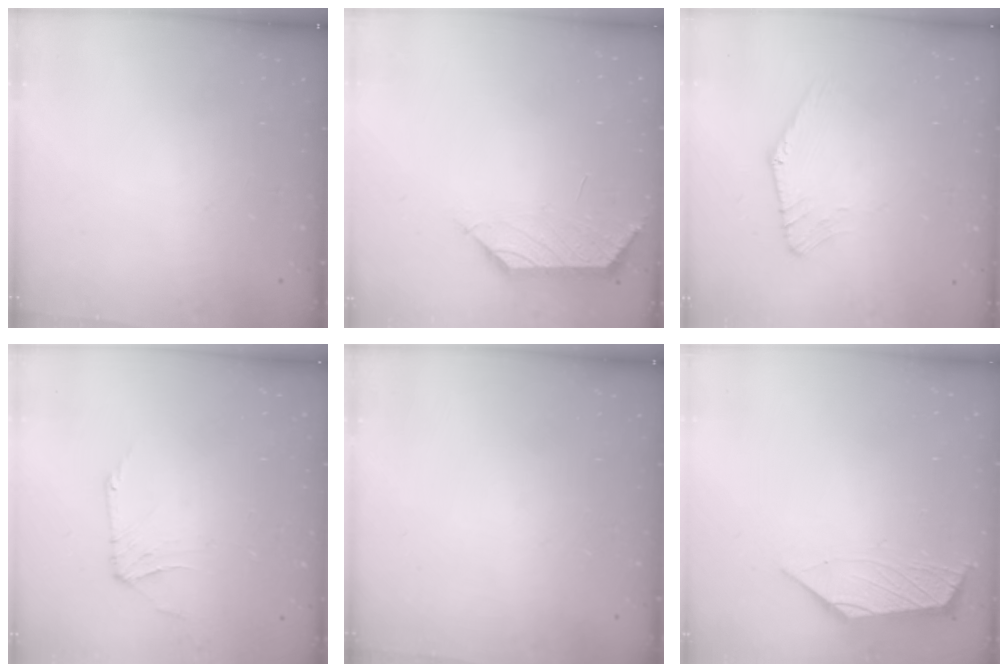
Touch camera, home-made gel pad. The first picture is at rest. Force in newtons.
{"total": 1.2, "press": 1.1, "slide": 0.6}
{"total": 2.7, "press": 2.7, "slide": 0.1}
{"total": 1.0, "press": 0.8, "slide": 0.5}
{"total": 0.0}
{"total": 2.8, "press": 2.7, "slide": 0.6}